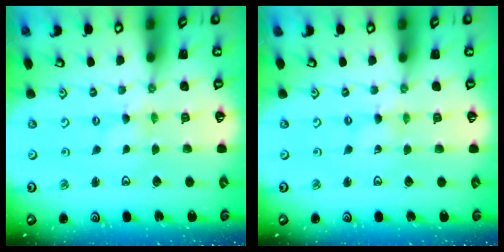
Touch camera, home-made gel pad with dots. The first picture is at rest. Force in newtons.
{"total": 0.0}